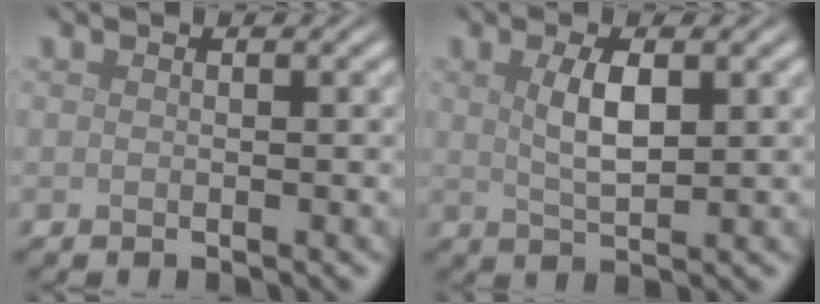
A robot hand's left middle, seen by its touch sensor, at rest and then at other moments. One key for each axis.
{"total": 3.2, "fx": 0.9, "fy": 1.1, "fz": 2.9, "tx": -0.058, "ty": 0.001, "tz": 0.020}